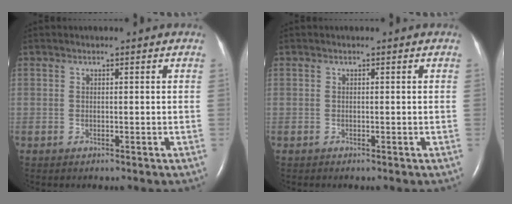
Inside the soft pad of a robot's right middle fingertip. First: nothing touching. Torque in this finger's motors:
{"motor_torque": [0.00, 0.00, 0.00, 0.00]}